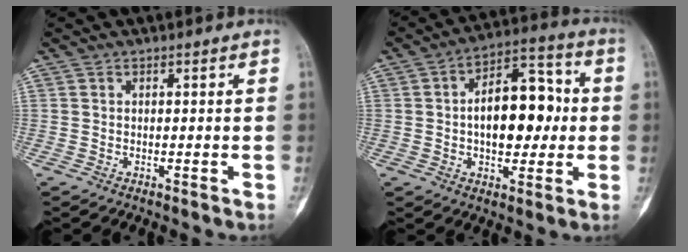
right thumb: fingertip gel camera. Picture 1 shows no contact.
{"total": 15.3, "force": [0.1, 9.0, 12.4], "torque": [-0.143, 0.032, -0.004]}